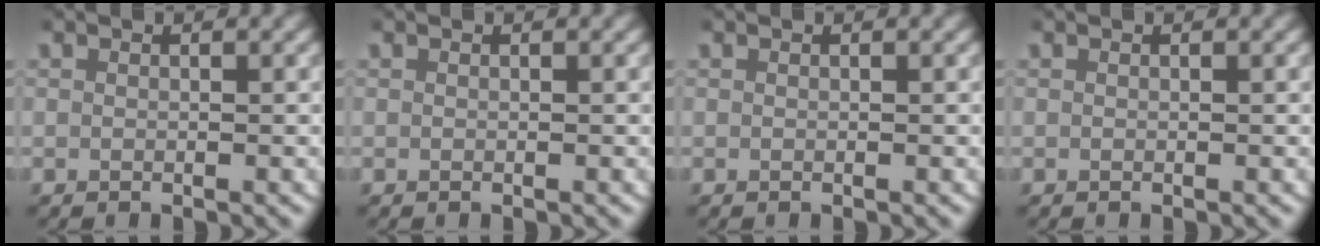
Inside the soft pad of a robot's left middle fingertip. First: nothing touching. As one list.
[{"total": 0.0}, {"total": 0.0}, {"total": 0.0}]